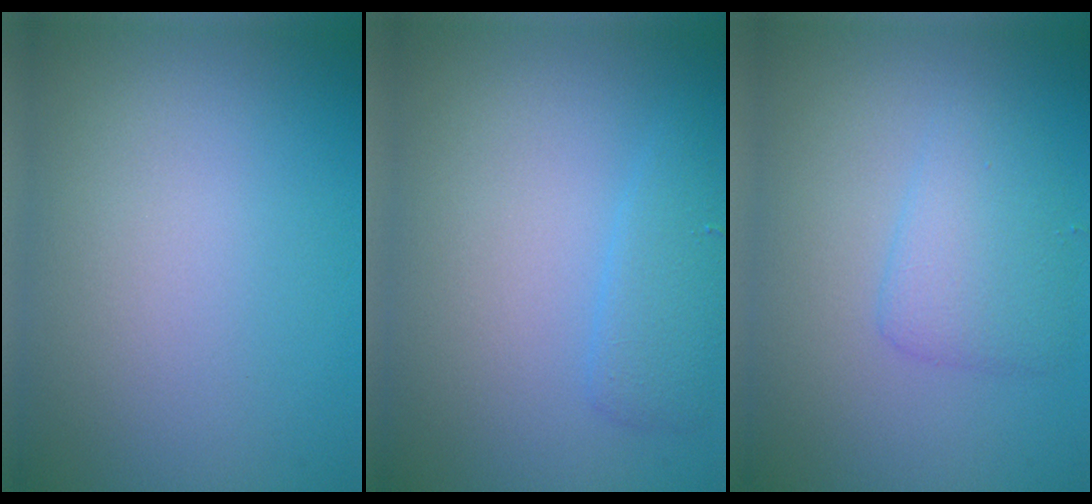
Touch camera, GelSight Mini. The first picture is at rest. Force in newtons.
{"total": 2.1, "press": 2.1, "slide": 0.2}
{"total": 2.8, "press": 2.8, "slide": 0.1}